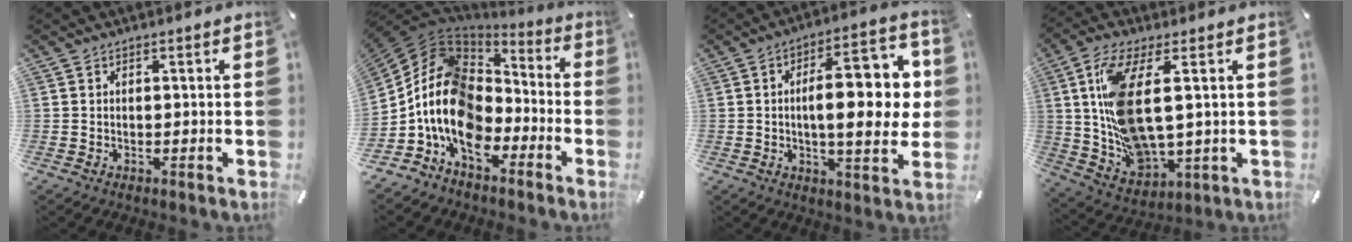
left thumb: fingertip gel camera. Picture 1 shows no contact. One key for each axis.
{"total": 15.9, "fx": -4.7, "fy": 11.4, "fz": 10.0, "tx": -0.237, "ty": 0.008, "tz": -0.091}
{"total": 17.2, "fx": 1.3, "fy": 6.8, "fz": 15.7, "tx": -0.212, "ty": -0.004, "tz": 0.014}
{"total": 15.8, "fx": 3.4, "fy": 7.3, "fz": 13.6, "tx": -0.308, "ty": -0.013, "tz": 0.061}